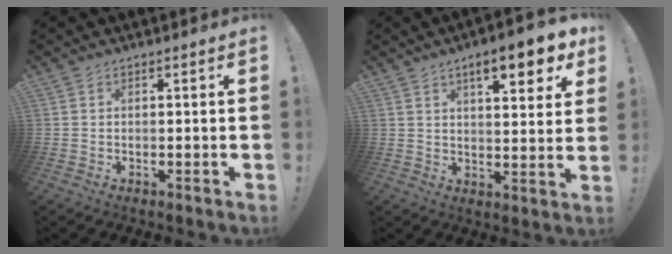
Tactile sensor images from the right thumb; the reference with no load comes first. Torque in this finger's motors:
{"motor_torque": [0.81, 2.83, 0.21, 0.30, 0.34]}